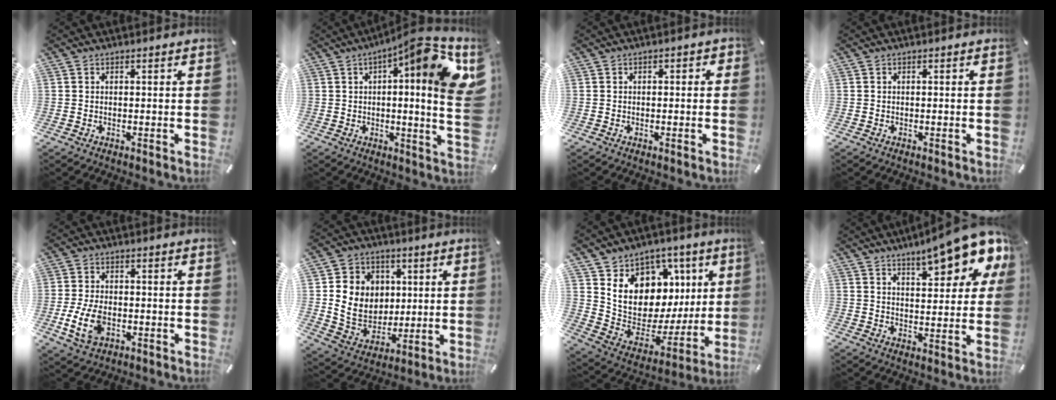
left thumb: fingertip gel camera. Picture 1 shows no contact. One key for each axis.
{"total": 15.3, "fx": 5.7, "fy": 2.3, "fz": 14.0, "tx": -0.190, "ty": -0.048, "tz": 0.078}
{"total": 0.8, "fx": -0.4, "fy": 0.5, "fz": 0.6, "tx": -0.011, "ty": 0.004, "tz": -0.009}
{"total": 0.0}
{"total": 8.3, "fx": -2.4, "fy": 5.2, "fz": 6.0, "tx": -0.132, "ty": 0.004, "tz": -0.040}
{"total": 11.6, "fx": 1.6, "fy": 10.8, "fz": 4.1, "tx": -0.079, "ty": -0.003, "tz": 0.040}
{"total": 13.2, "fx": 4.5, "fy": 11.1, "fz": 5.5, "tx": -0.072, "ty": -0.059, "tz": 0.095}
{"total": 15.0, "fx": 11.1, "fy": 4.8, "fz": 8.9, "tx": -0.123, "ty": -0.070, "tz": 0.186}